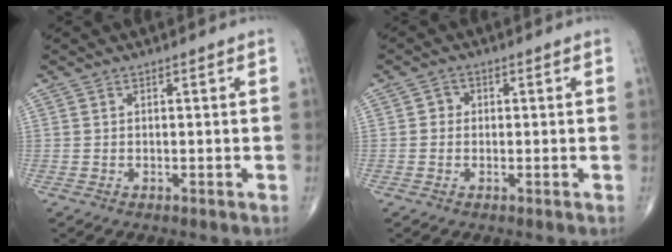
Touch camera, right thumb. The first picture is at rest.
{"total": 1.8, "force": [0.0, 1.6, 0.7], "torque": [0.002, 0.006, -0.006]}